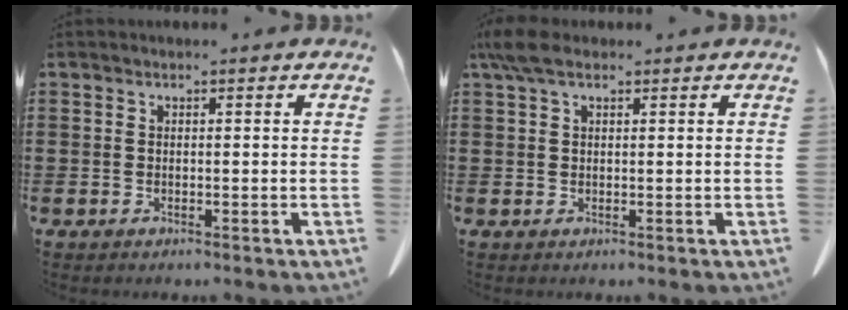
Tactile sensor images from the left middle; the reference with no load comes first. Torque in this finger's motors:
{"motor_torque": [1.60, 0.55, 0.34, 0.10]}